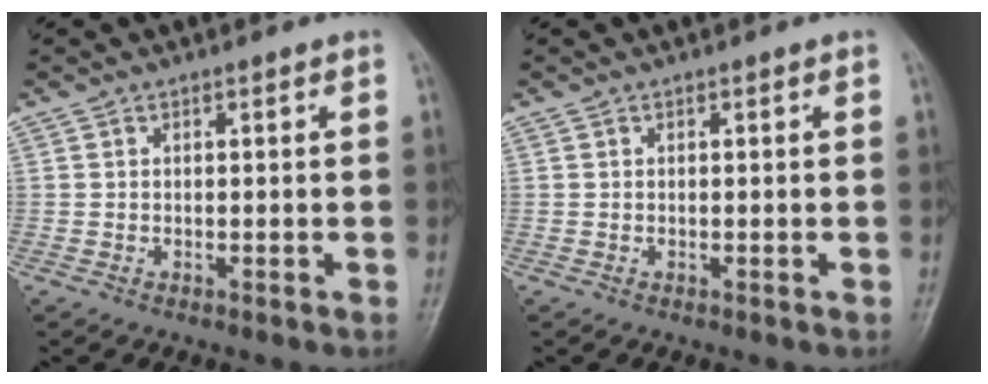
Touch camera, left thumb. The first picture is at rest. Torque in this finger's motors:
{"motor_torque": [-0.07, -0.07, 0.09, 0.03, 0.00]}